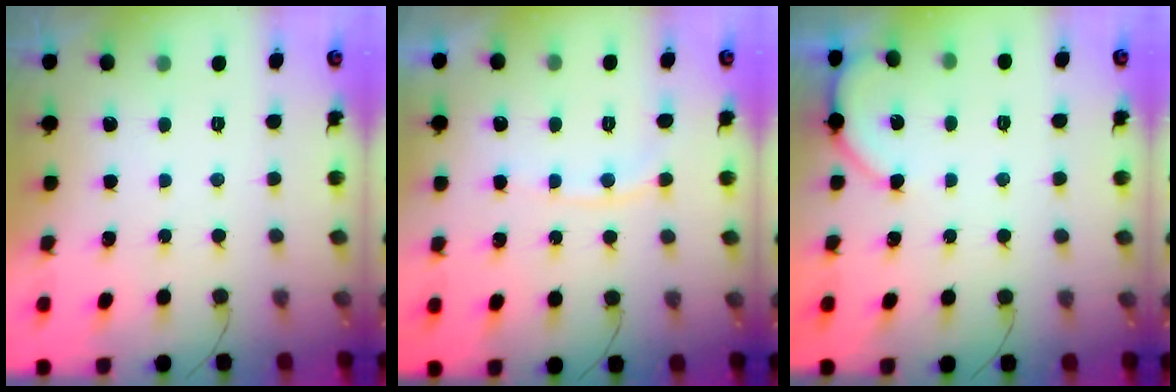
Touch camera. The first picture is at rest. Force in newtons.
{"total": 7.0, "press": 6.9, "slide": 1.0}
{"total": 2.9, "press": 2.9, "slide": 0.3}